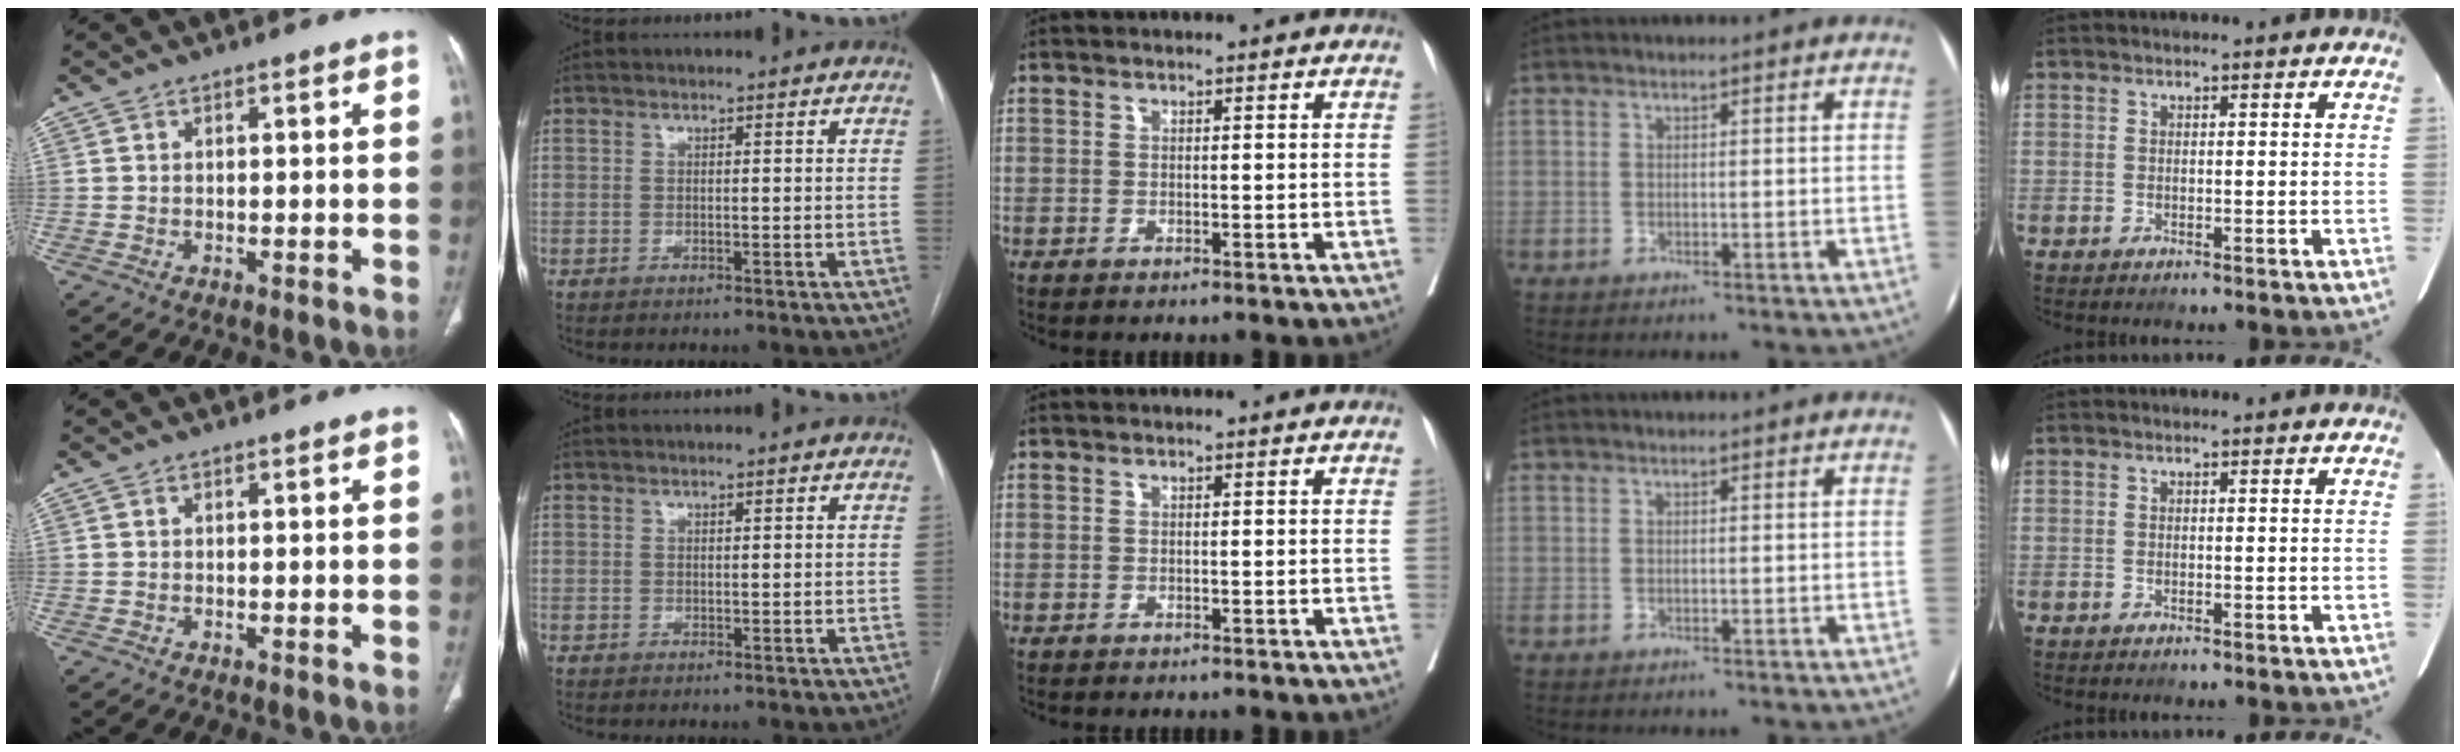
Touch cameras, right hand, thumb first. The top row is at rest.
{}